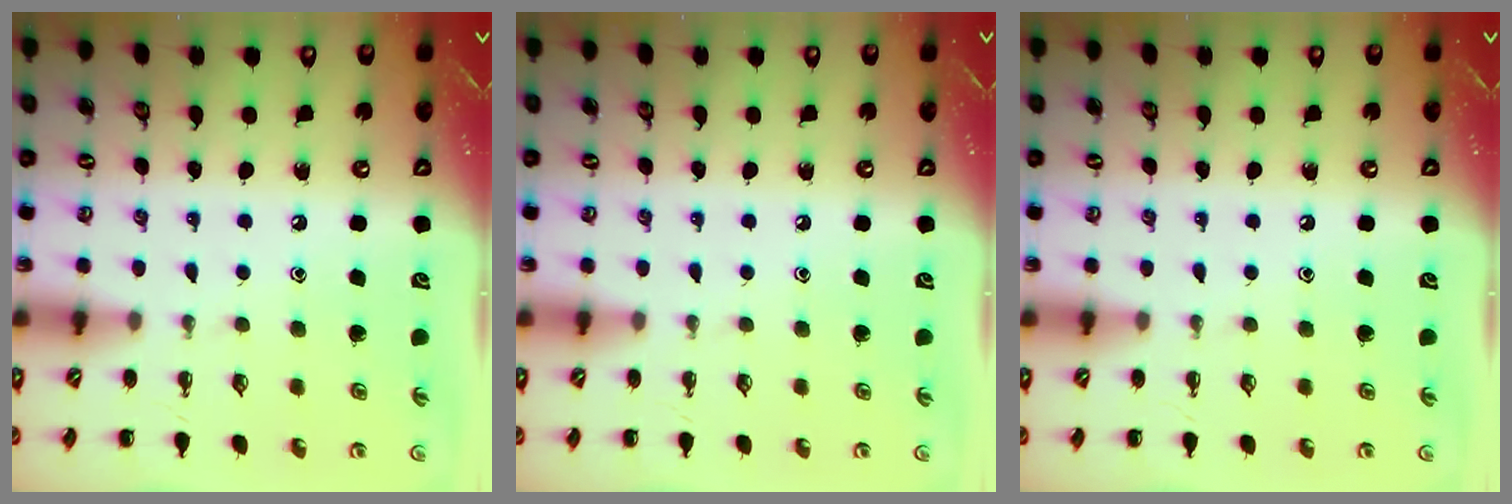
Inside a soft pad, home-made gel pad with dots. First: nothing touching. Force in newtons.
{"total": 0.0}
{"total": 0.0}